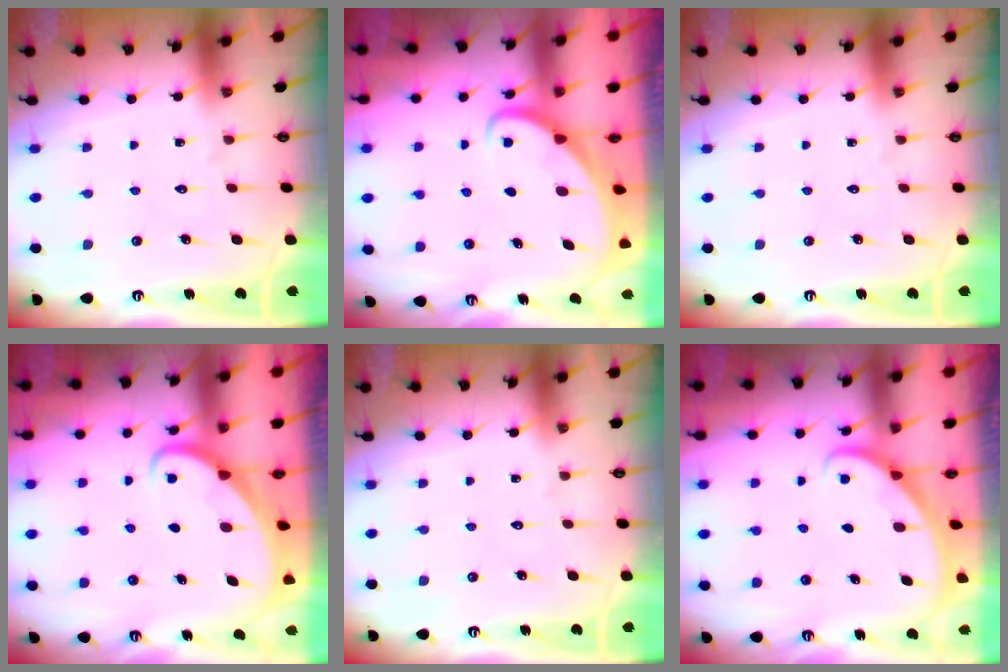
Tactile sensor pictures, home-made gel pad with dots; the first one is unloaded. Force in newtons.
{"total": 2.1, "press": 2.1, "slide": 0.2}
{"total": 0.0}
{"total": 2.4, "press": 2.4, "slide": 0.2}
{"total": 0.0}
{"total": 1.9, "press": 1.9, "slide": 0.1}